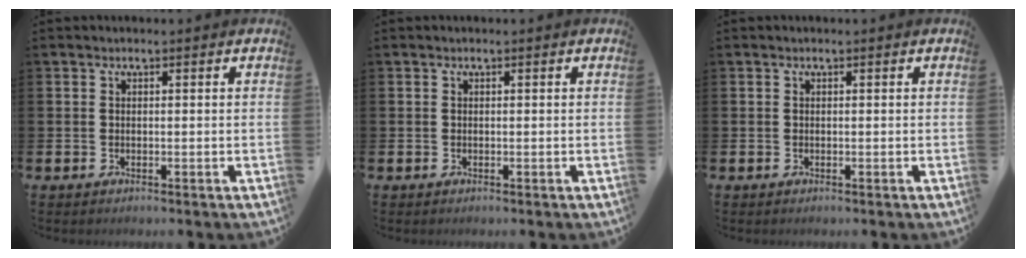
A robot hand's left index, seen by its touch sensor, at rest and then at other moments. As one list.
[{"total": 0.0}, {"total": 0.0}]